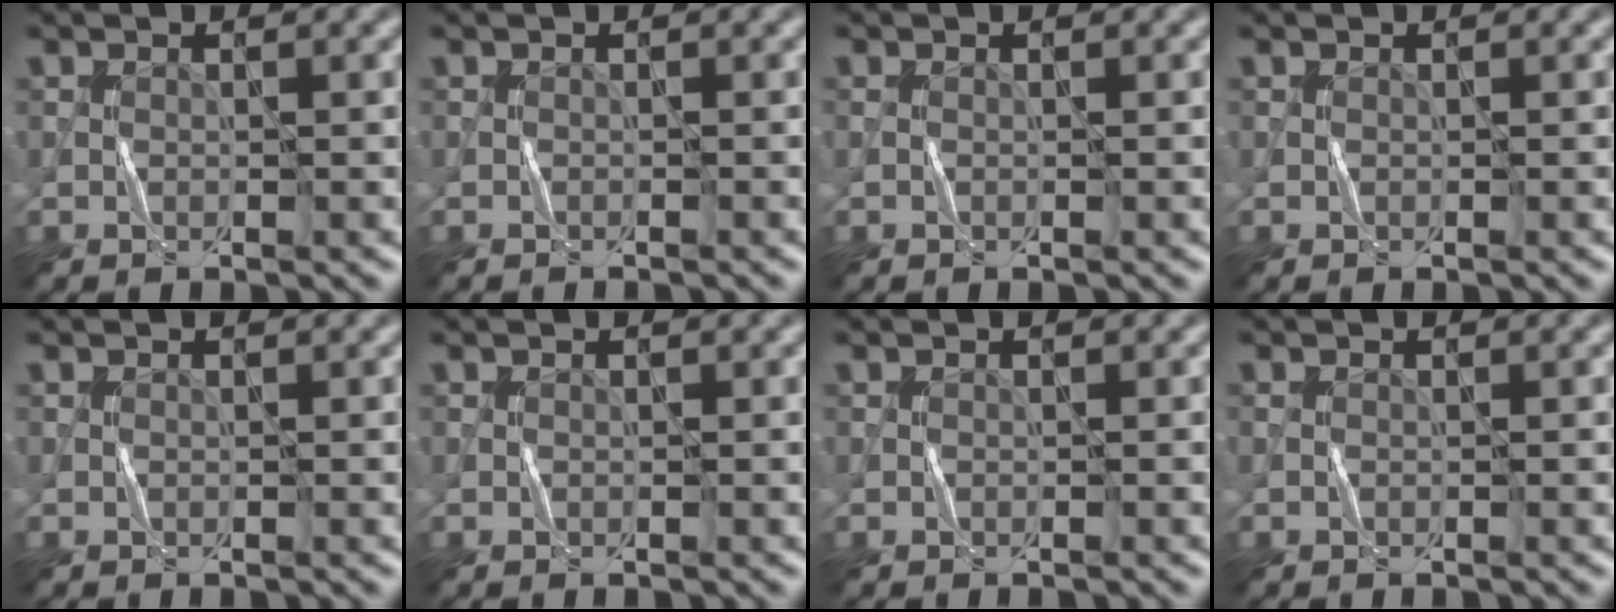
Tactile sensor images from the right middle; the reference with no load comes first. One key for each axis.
{"total": 0.7, "fx": -0.7, "fy": 0.1, "fz": 0.2, "tx": 0.003, "ty": -0.001, "tz": -0.012}
{"total": 0.0}
{"total": 0.0}
{"total": 0.0}
{"total": 0.0}
{"total": 0.0}
{"total": 0.0}